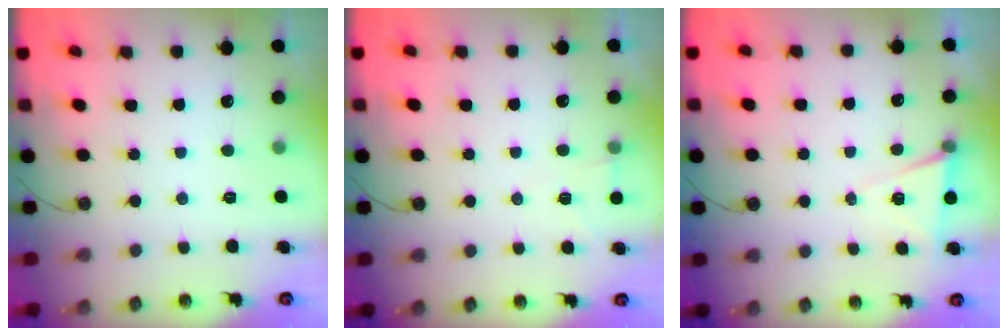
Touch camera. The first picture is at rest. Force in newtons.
{"total": 5.2, "press": 2.9, "slide": 4.3}
{"total": 6.2, "press": 4.4, "slide": 4.4}